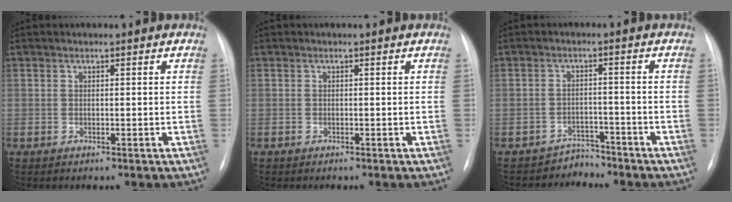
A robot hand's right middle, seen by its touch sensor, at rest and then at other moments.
{"total": 0.0}
{"total": 3.2, "force": [-2.8, 0.9, -1.3], "torque": [0.026, 0.005, -0.044]}